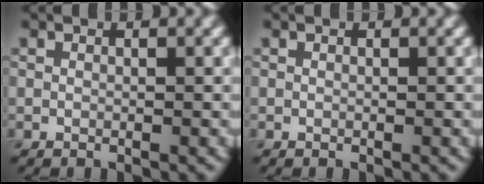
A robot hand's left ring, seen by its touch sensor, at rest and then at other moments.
{"total": 0.0}